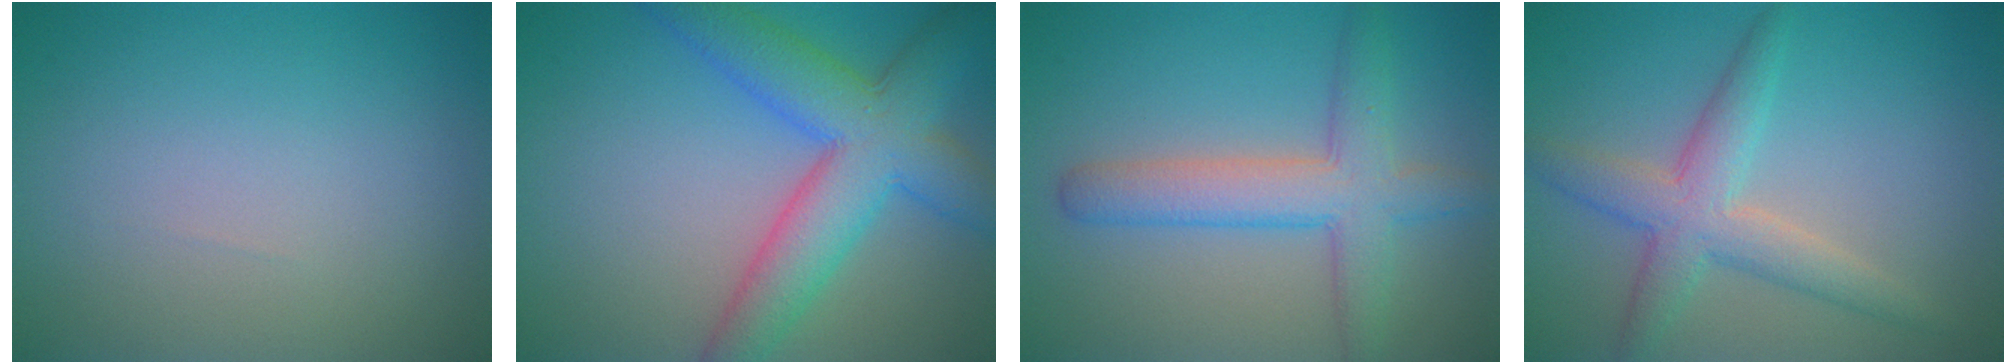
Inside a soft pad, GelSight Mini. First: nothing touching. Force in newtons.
{"total": 8.0, "press": 8.0, "slide": 0.4}
{"total": 5.1, "press": 5.1, "slide": 0.3}
{"total": 4.3, "press": 4.3, "slide": 0.3}